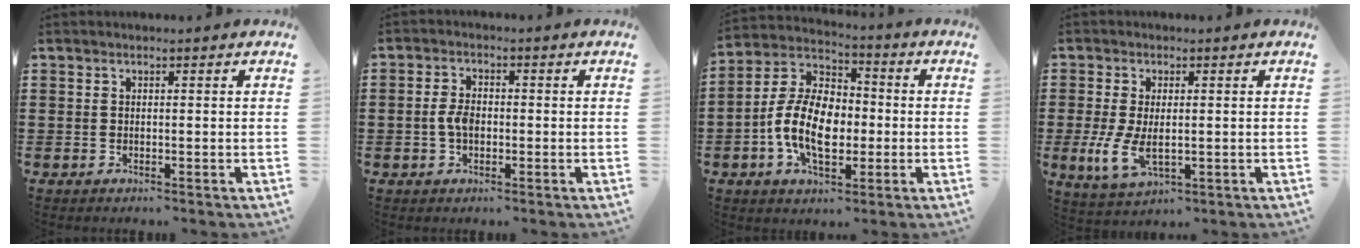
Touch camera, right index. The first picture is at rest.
{"total": 2.9, "force": [-0.5, 1.7, 2.3], "torque": [-0.059, -0.001, -0.012]}
{"total": 11.4, "force": [-2.2, 7.1, 8.6], "torque": [-0.204, 0.008, -0.044]}
{"total": 6.3, "force": [-0.5, 3.3, 5.3], "torque": [-0.131, -0.004, -0.014]}